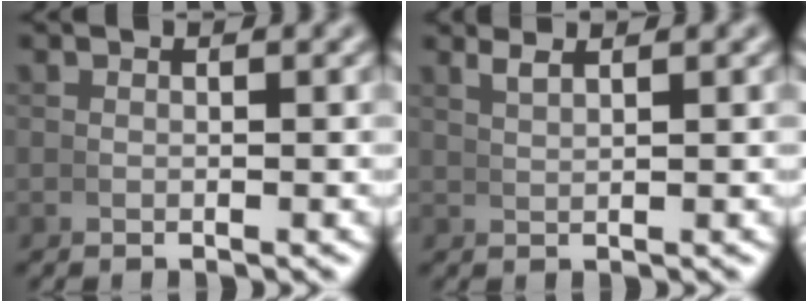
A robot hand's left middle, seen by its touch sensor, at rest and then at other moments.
{"total": 1.8, "force": [1.6, -0.2, 0.8], "torque": [-0.012, 0.007, 0.033]}